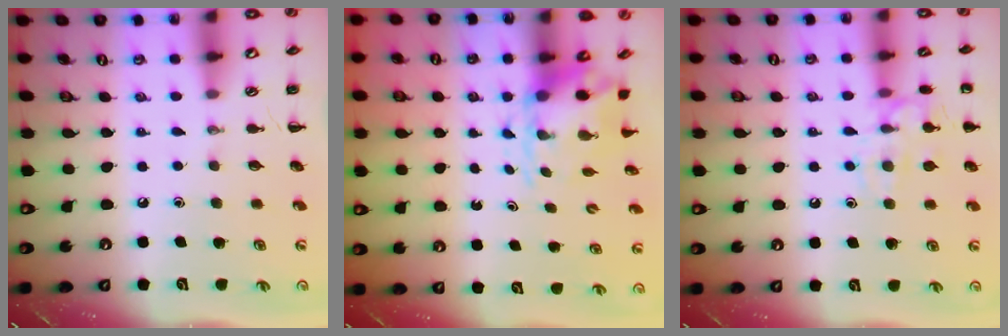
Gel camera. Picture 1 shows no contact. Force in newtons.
{"total": 5.6, "press": 5.5, "slide": 1.0}
{"total": 12.0, "press": 11.9, "slide": 0.7}